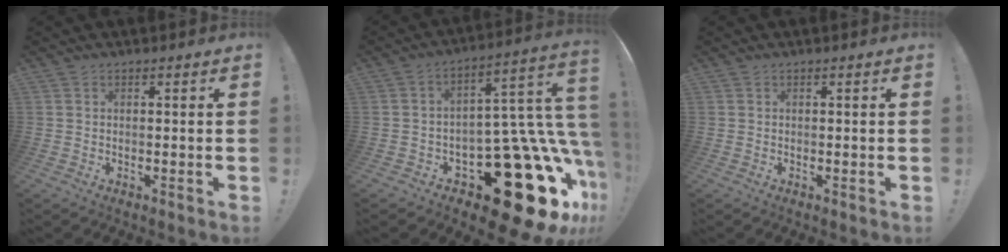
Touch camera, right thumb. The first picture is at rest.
{"total": 29.6, "force": [-12.2, 14.3, 22.9], "torque": [-0.235, 0.047, -0.156]}
{"total": 0.0}